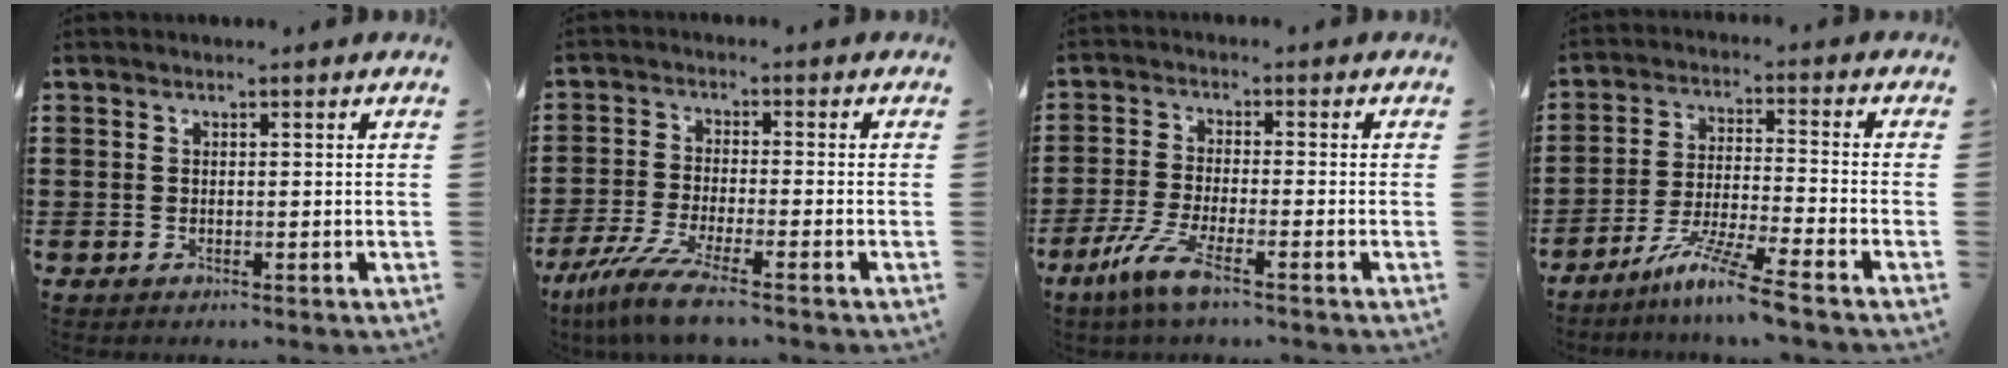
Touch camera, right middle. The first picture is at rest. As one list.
[{"total": 7.1, "force": [-5.4, 0.3, 4.6], "torque": [-0.115, -0.023, -0.109]}, {"total": 6.0, "force": [-3.5, 0.8, 4.8], "torque": [-0.119, -0.018, -0.071]}, {"total": 8.3, "force": [-6.6, -0.5, 4.9], "torque": [-0.098, -0.014, -0.128]}]